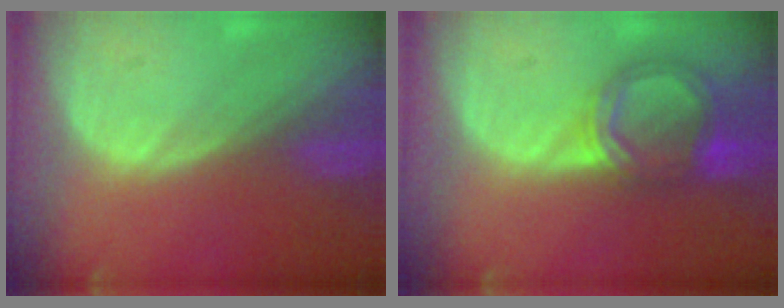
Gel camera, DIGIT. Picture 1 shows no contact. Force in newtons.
{"total": 6.2, "press": 5.7, "slide": 2.5}